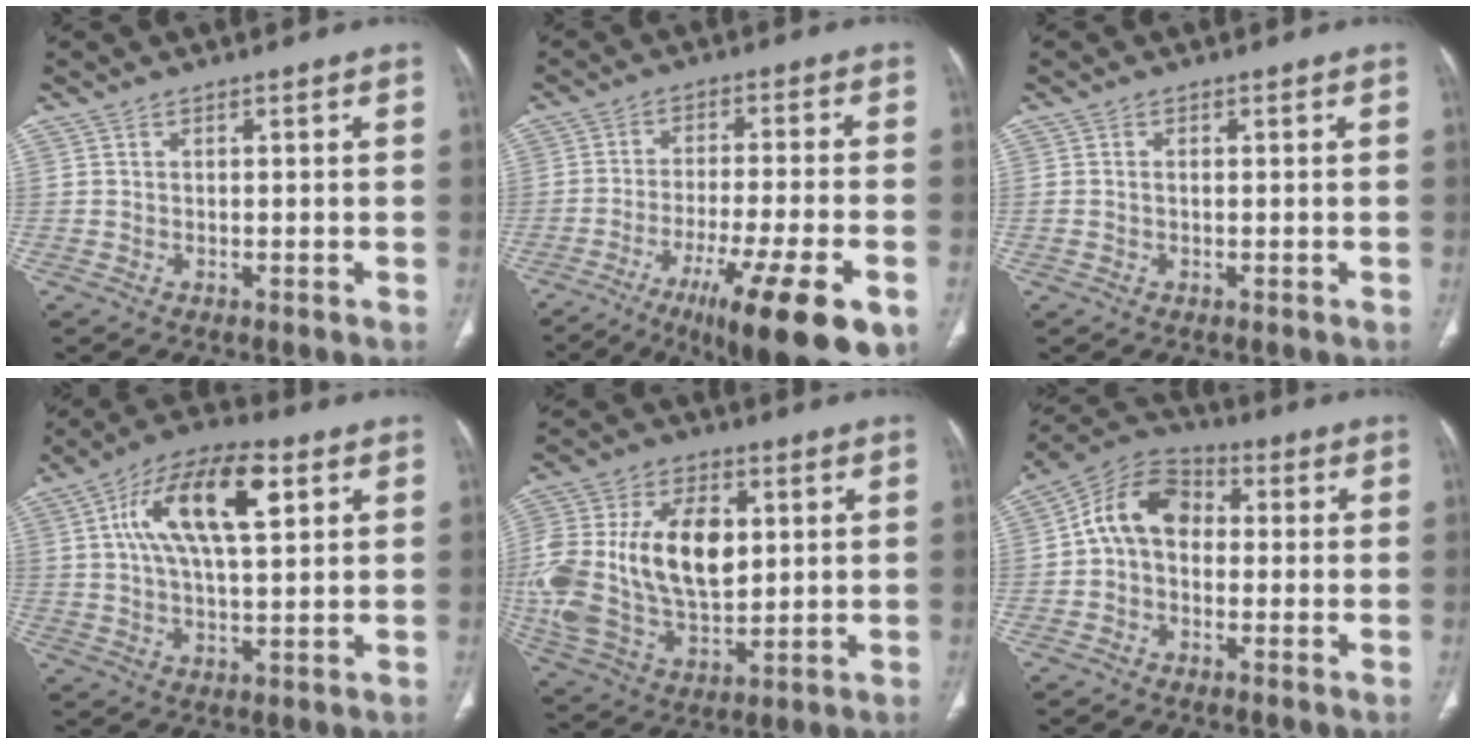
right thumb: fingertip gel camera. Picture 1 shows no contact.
{"total": 17.8, "force": [-9.3, 3.3, 14.8], "torque": [-0.206, 0.018, -0.140]}
{"total": 0.9, "force": [0.0, 0.6, 0.7], "torque": [-0.023, 0.006, 0.002]}
{"total": 15.9, "force": [5.1, 6.6, 13.5], "torque": [-0.234, 0.009, 0.083]}
{"total": 25.1, "force": [2.8, 15.9, 19.2], "torque": [-0.402, 0.001, 0.061]}
{"total": 10.5, "force": [0.1, 7.9, 6.9], "torque": [-0.104, 0.034, -0.016]}